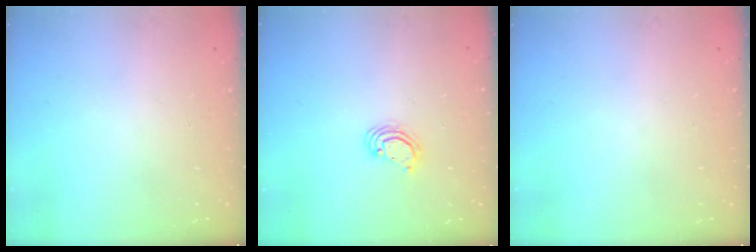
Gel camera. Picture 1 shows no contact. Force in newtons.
{"total": 3.6, "press": 3.6, "slide": 0.4}
{"total": 0.0}